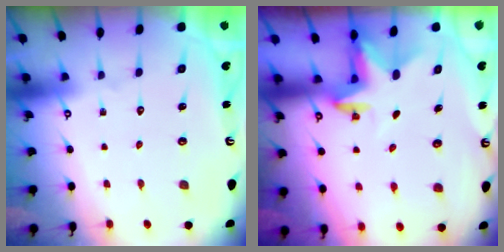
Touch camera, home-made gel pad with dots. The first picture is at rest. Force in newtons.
{"total": 2.5, "press": 2.5, "slide": 0.4}